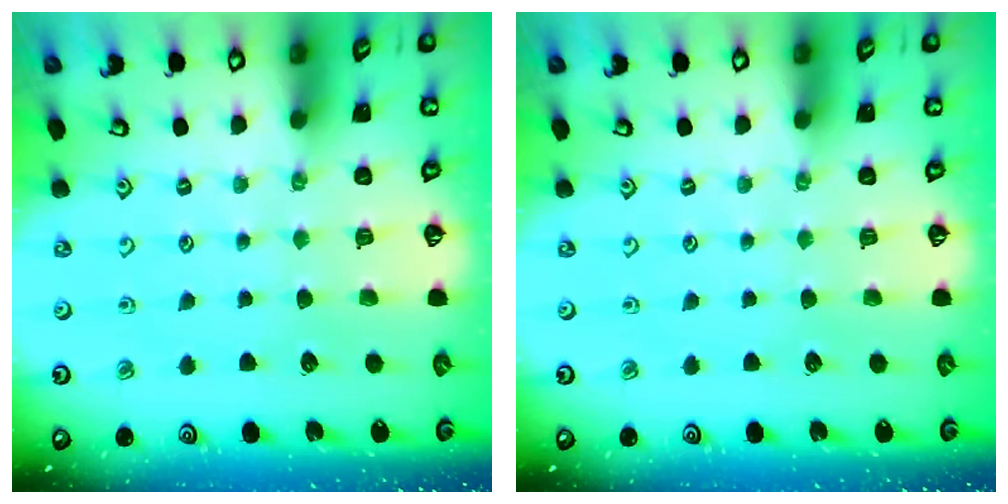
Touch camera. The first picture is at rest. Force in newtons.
{"total": 0.0}